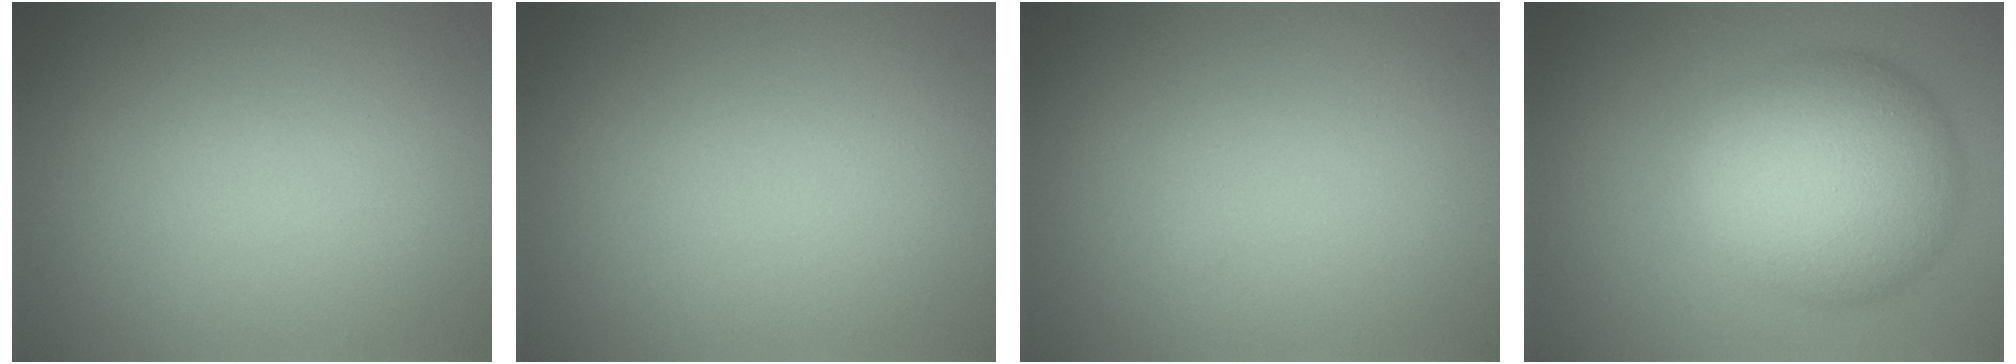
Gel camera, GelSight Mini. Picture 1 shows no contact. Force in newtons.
{"total": 0.0}
{"total": 0.0}
{"total": 10.3, "press": 10.2, "slide": 0.4}